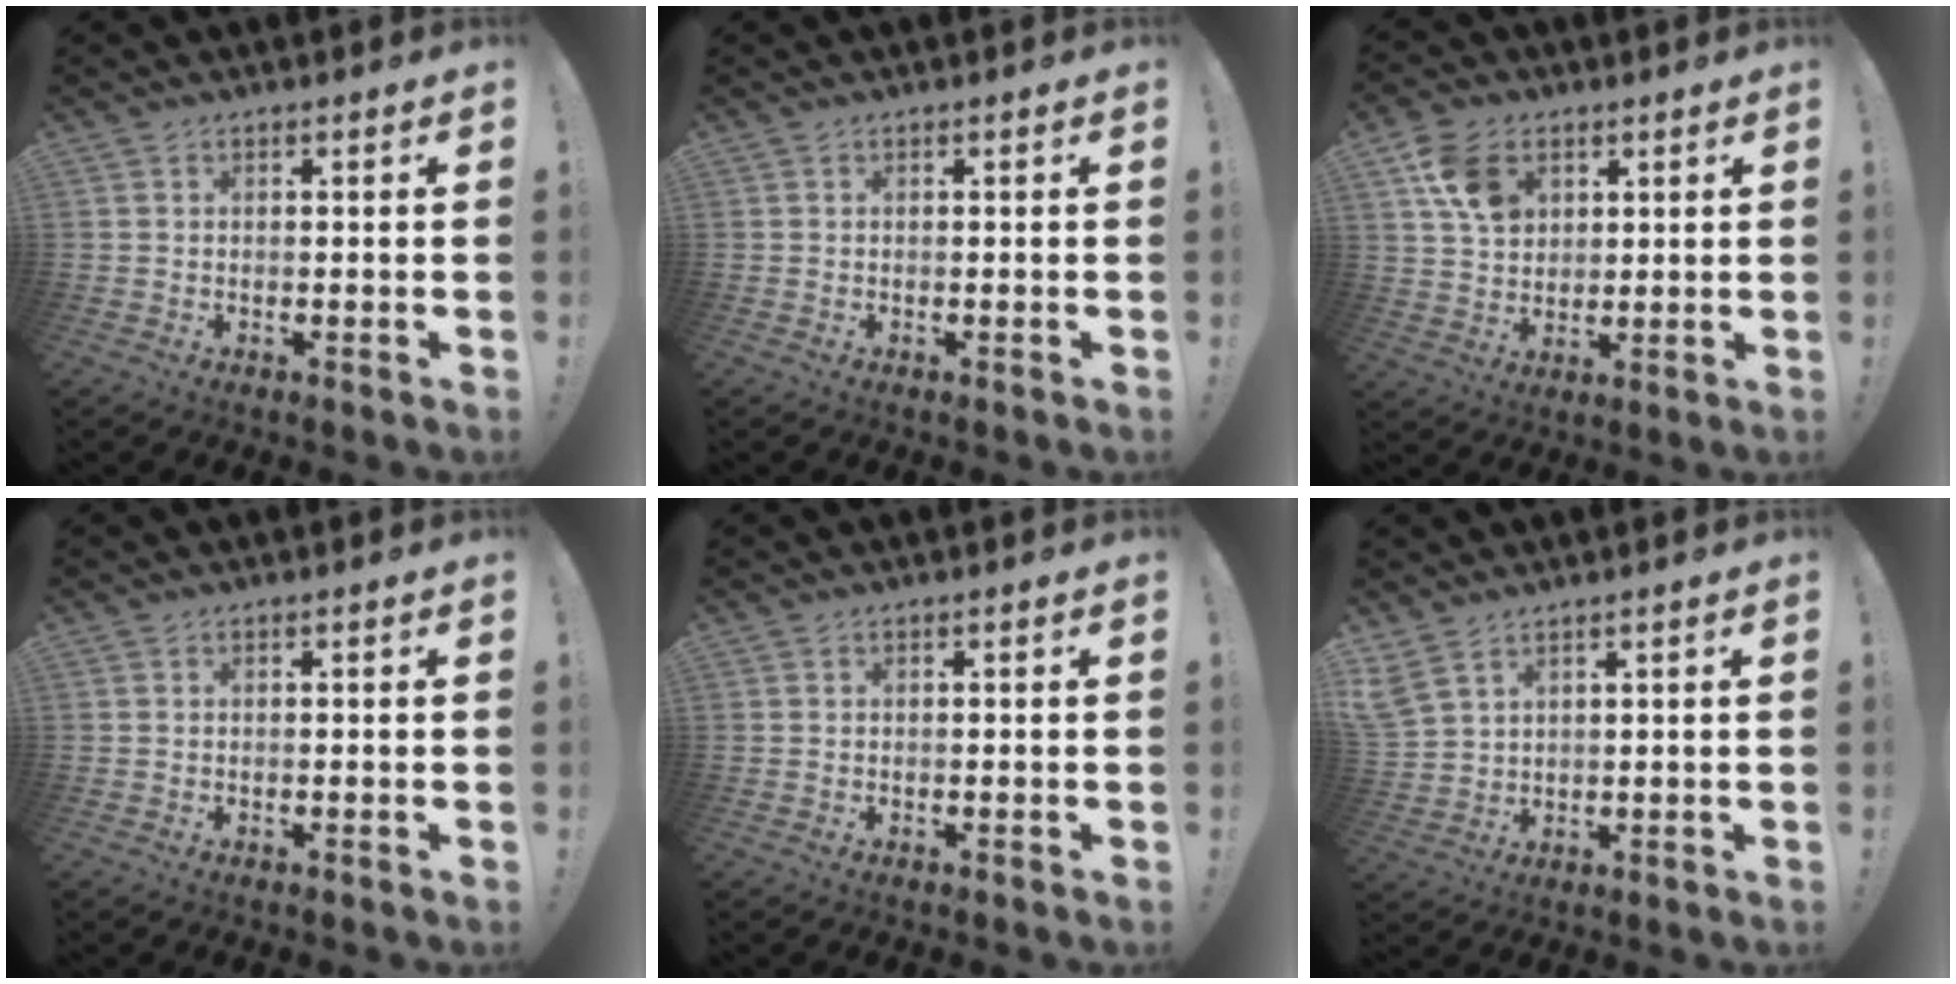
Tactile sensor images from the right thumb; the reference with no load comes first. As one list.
[{"total": 0.0}, {"total": 11.2, "force": [5.0, 8.2, 5.8], "torque": [-0.080, -0.014, 0.099]}, {"total": 0.0}, {"total": 0.0}, {"total": 4.6, "force": [3.4, 2.3, 2.1], "torque": [-0.058, -0.010, 0.070]}]